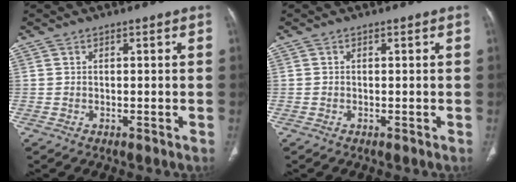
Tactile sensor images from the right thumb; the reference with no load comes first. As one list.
[{"total": 1.2, "force": [0.5, 0.3, -1.0], "torque": [0.013, 0.000, 0.007]}]